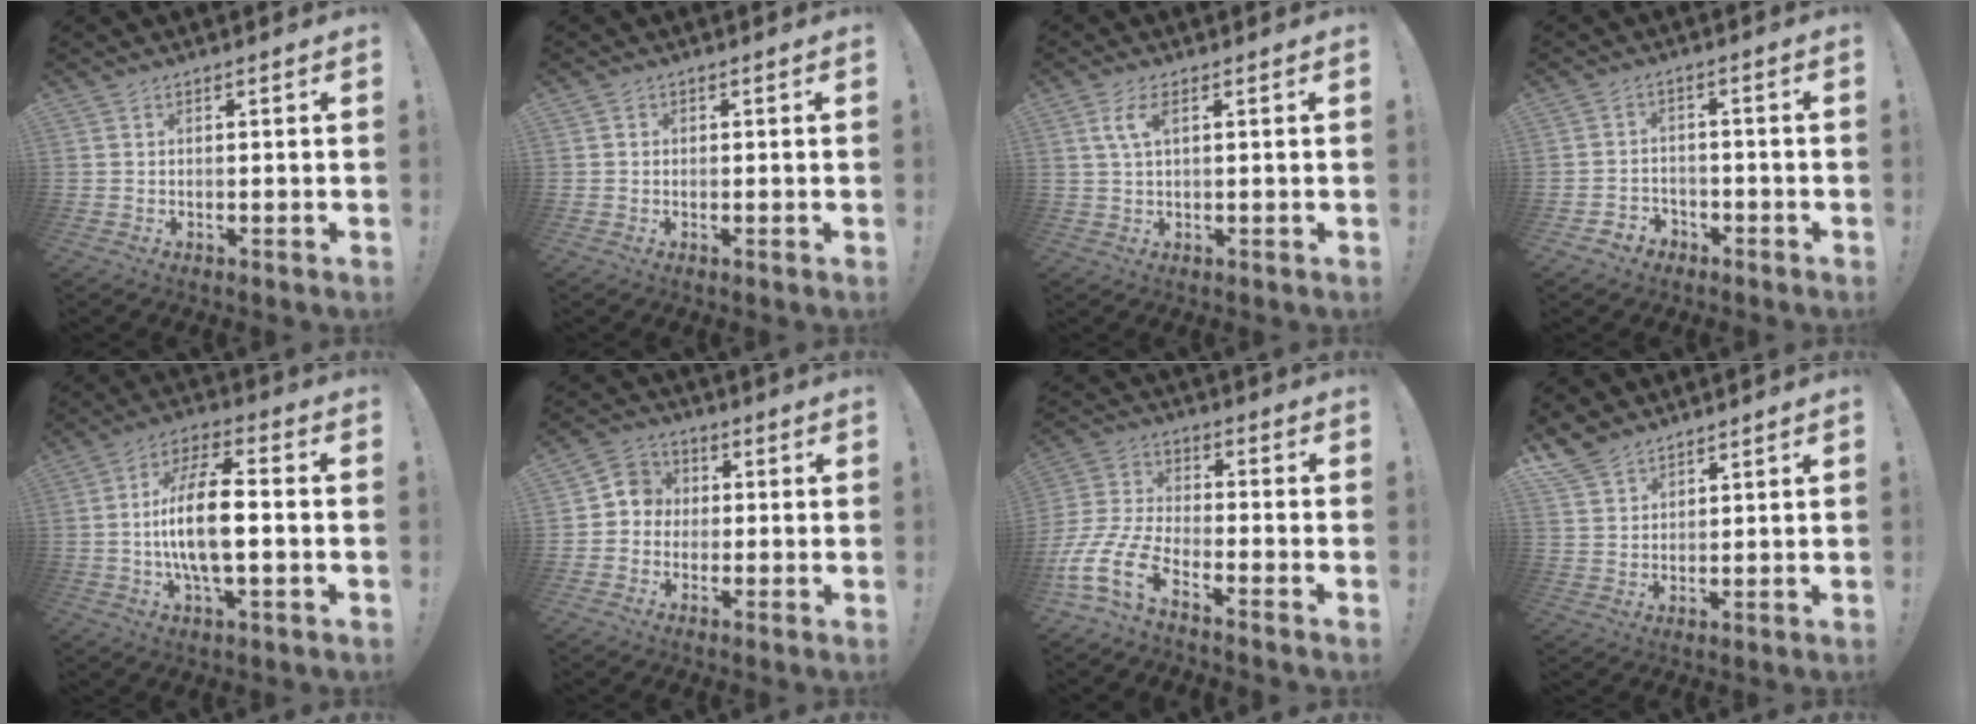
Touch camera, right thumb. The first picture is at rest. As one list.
[{"total": 0.9, "force": [-0.1, 0.9, 0.2], "torque": [-0.006, 0.005, -0.002]}, {"total": 4.7, "force": [1.7, 1.5, 4.1], "torque": [-0.078, 0.003, 0.029]}, {"total": 3.8, "force": [-2.4, 2.8, 1.0], "torque": [-0.021, 0.009, -0.044]}, {"total": 14.6, "force": [-1.3, 5.5, 13.5], "torque": [-0.256, 0.002, -0.033]}, {"total": 6.2, "force": [-1.1, 5.8, 1.9], "torque": [-0.027, 0.022, -0.016]}, {"total": 13.2, "force": [-8.5, 5.9, 8.2], "torque": [-0.176, 0.036, -0.152]}, {"total": 6.6, "force": [5.4, 3.2, 1.9], "torque": [-0.041, -0.031, 0.108]}]